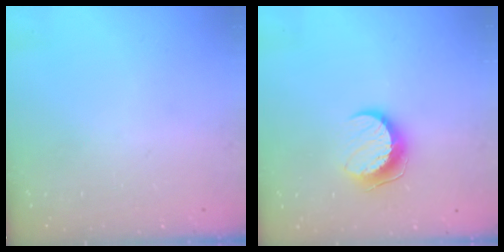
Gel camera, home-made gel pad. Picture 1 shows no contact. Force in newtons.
{"total": 9.6, "press": 9.6, "slide": 0.4}